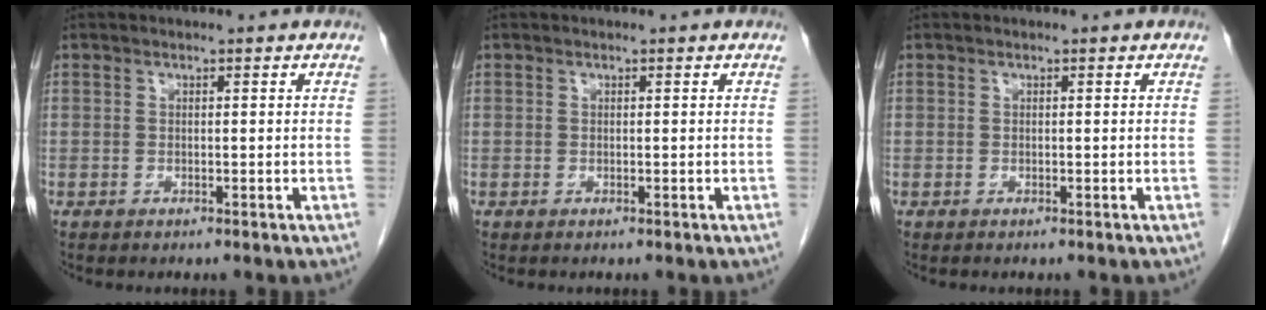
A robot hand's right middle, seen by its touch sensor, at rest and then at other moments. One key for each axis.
{"total": 0.0}
{"total": 0.0}